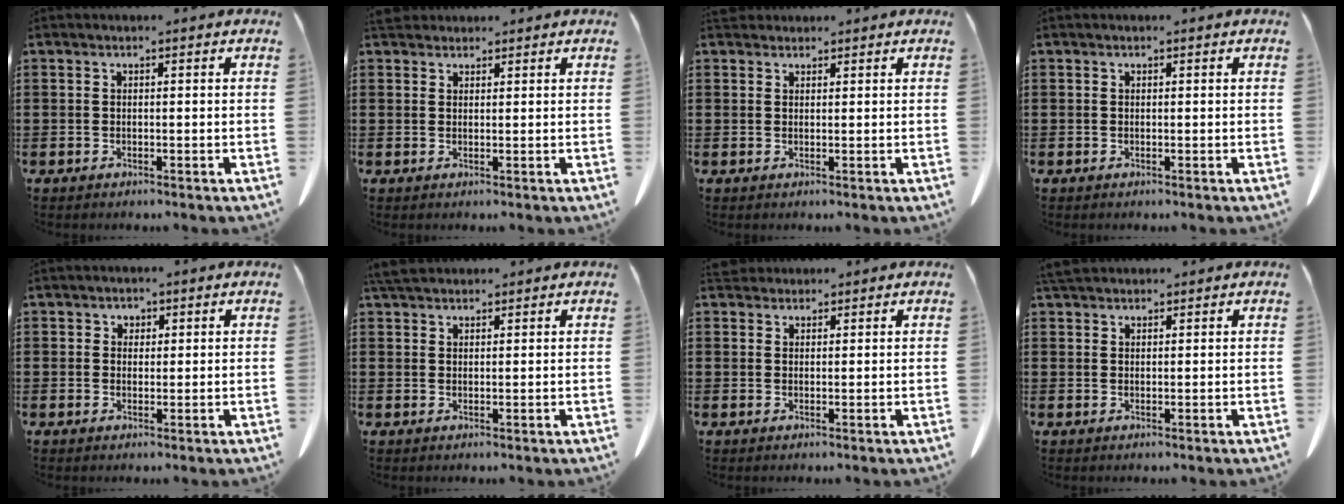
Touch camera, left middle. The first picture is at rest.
{"total": 2.5, "force": [2.2, 1.0, 0.7], "torque": [-0.021, 0.001, 0.044]}
{"total": 1.7, "force": [1.6, 0.7, 0.2], "torque": [-0.009, 0.002, 0.032]}
{"total": 0.0}
{"total": 1.2, "force": [0.8, 0.9, 0.3], "torque": [0.000, -0.001, 0.014]}
{"total": 3.4, "force": [3.0, 0.9, 1.3], "torque": [-0.033, -0.001, 0.060]}
{"total": 2.6, "force": [2.3, 1.0, 0.6], "torque": [-0.019, 0.001, 0.046]}
{"total": 2.8, "force": [2.5, 0.8, 1.0], "torque": [-0.028, 0.001, 0.050]}